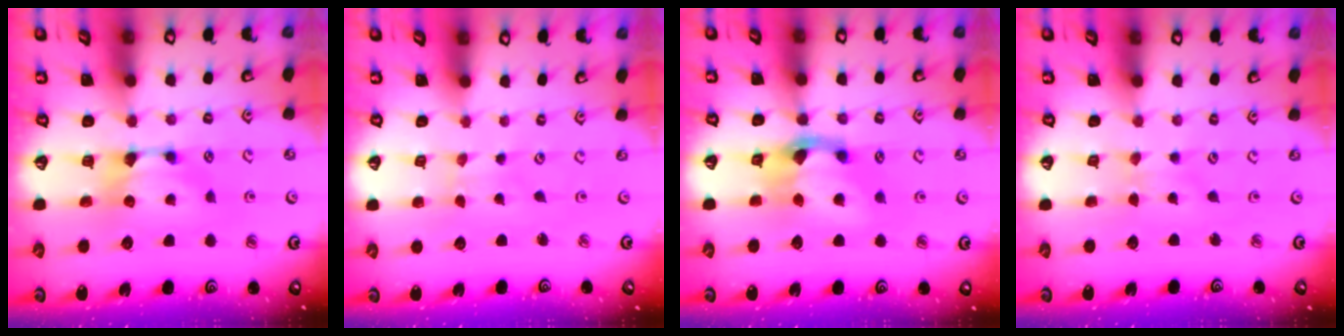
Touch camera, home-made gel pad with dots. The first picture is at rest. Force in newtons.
{"total": 5.0, "press": 5.0, "slide": 0.2}
{"total": 4.0, "press": 3.5, "slide": 2.1}
{"total": 2.8, "press": 2.8, "slide": 0.2}